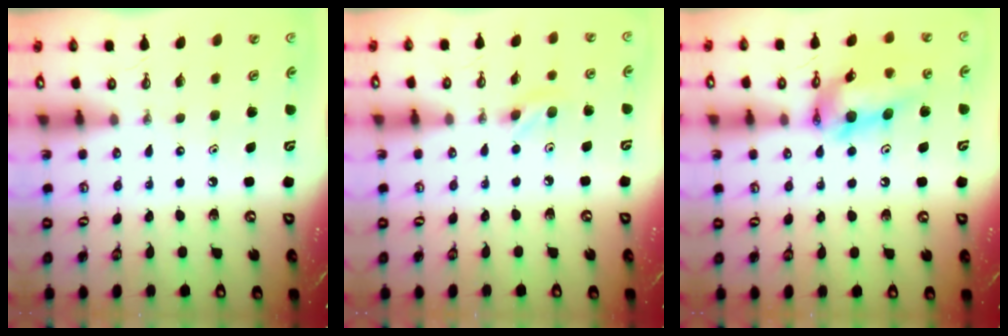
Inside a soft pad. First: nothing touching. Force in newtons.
{"total": 6.4, "press": 6.0, "slide": 2.2}
{"total": 15.1, "press": 15.1, "slide": 1.1}